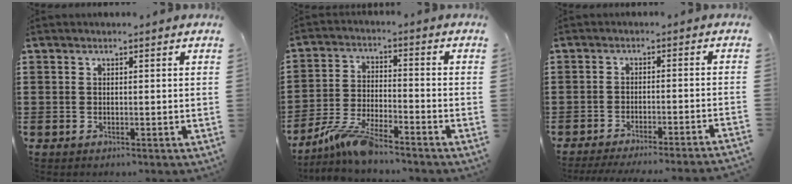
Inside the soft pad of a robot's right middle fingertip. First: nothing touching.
{"total": 7.4, "force": [-6.2, 0.7, 3.9], "torque": [-0.092, -0.010, -0.120]}
{"total": 3.3, "force": [-3.0, -0.6, 1.1], "torque": [-0.019, -0.005, -0.061]}